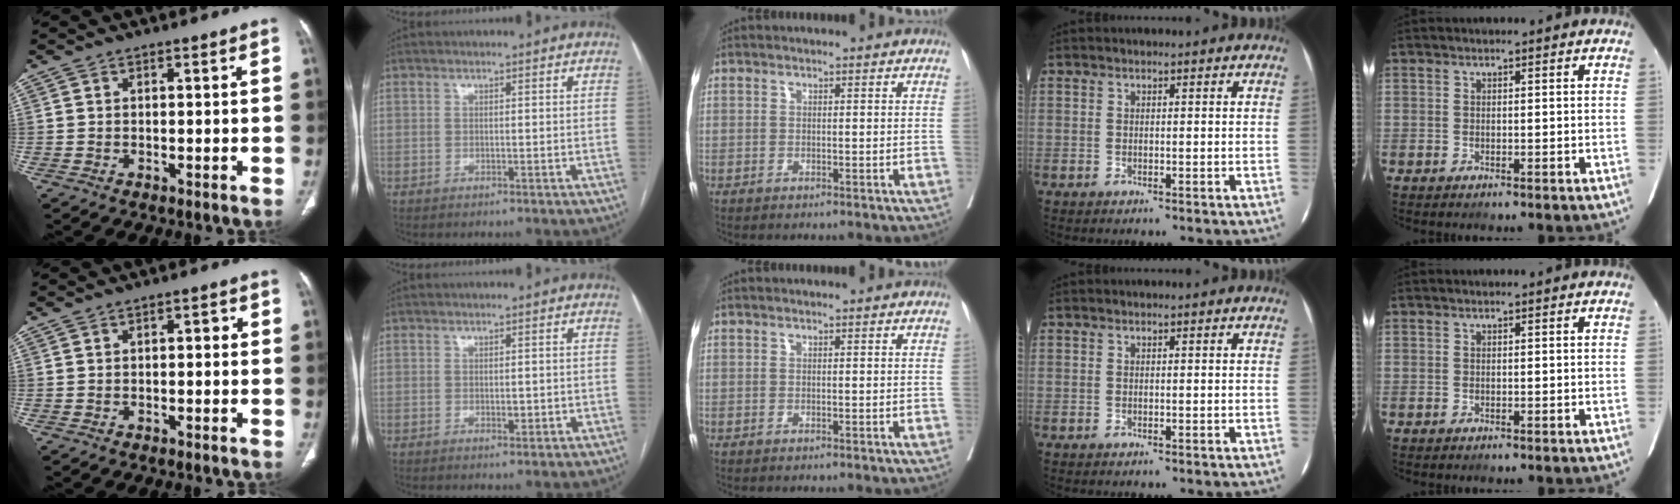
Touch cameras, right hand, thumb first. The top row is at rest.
{"thumb": {"total": 1.7, "force": [0.1, 0.9, 1.4], "torque": [-0.012, 0.008, -0.004]}, "index": {"total": 1.2, "force": [-0.2, 0.7, 0.9], "torque": [-0.014, -0.001, 0.000]}}